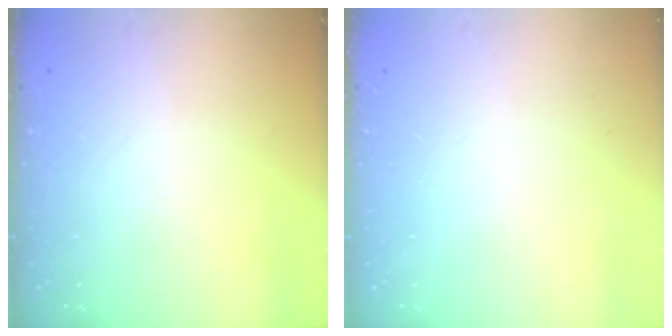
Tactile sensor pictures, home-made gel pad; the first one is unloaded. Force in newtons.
{"total": 0.0}